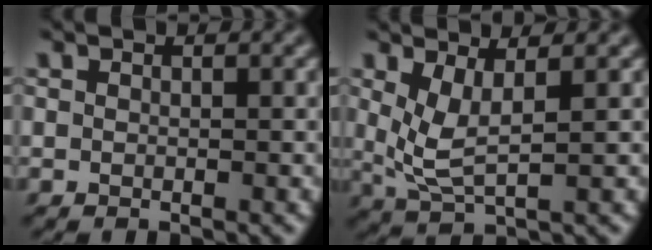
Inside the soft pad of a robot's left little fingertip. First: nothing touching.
{"total": 2.4, "force": [1.0, 0.2, 2.2], "torque": [-0.058, -0.009, 0.024]}